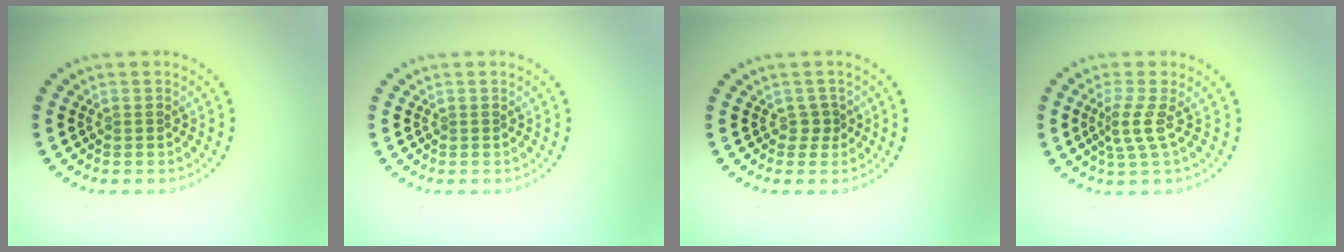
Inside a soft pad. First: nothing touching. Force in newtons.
{"total": 0.0}
{"total": 1.0, "press": 0.8, "slide": 0.7}
{"total": 2.3, "press": 1.5, "slide": 1.7}